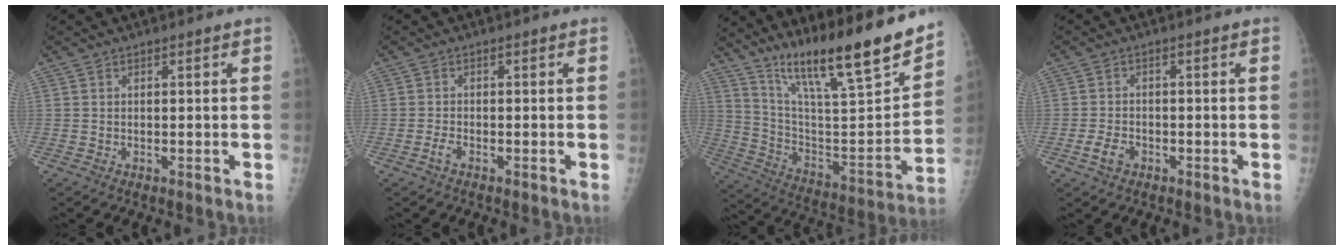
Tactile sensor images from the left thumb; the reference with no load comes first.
{"total": 1.3, "force": [-0.9, 0.4, 0.9], "torque": [-0.022, 0.002, -0.019]}
{"total": 23.5, "force": [17.7, 2.9, 15.2], "torque": [-0.220, -0.082, 0.303]}
{"total": 3.1, "force": [-1.5, 2.0, 1.7], "torque": [-0.032, 0.008, -0.025]}